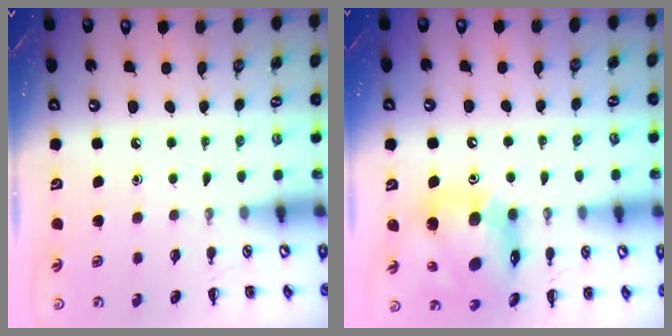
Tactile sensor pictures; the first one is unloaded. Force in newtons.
{"total": 16.8, "press": 16.5, "slide": 2.9}